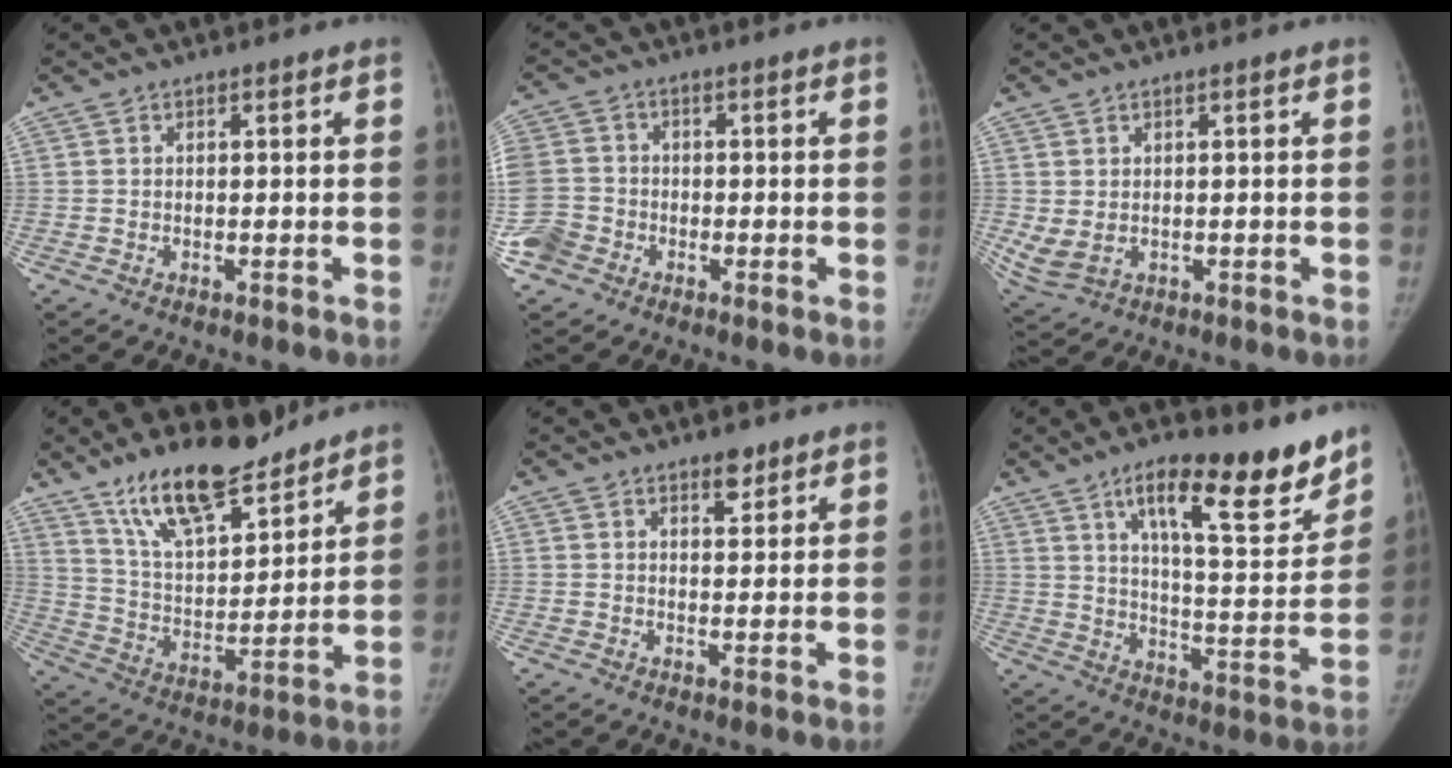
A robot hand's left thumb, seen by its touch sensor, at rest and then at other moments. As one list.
[{"total": 8.4, "force": [-3.3, 7.1, 3.1], "torque": [-0.071, 0.016, -0.063]}, {"total": 5.0, "force": [0.0, 3.1, 4.0], "torque": [-0.090, -0.003, 0.014]}, {"total": 17.8, "force": [13.1, 6.5, 10.0], "torque": [-0.134, -0.074, 0.237]}, {"total": 3.0, "force": [2.0, 1.5, 1.5], "torque": [-0.007, -0.012, 0.031]}, {"total": 19.3, "force": [12.5, 5.4, 13.6], "torque": [-0.162, -0.072, 0.195]}]